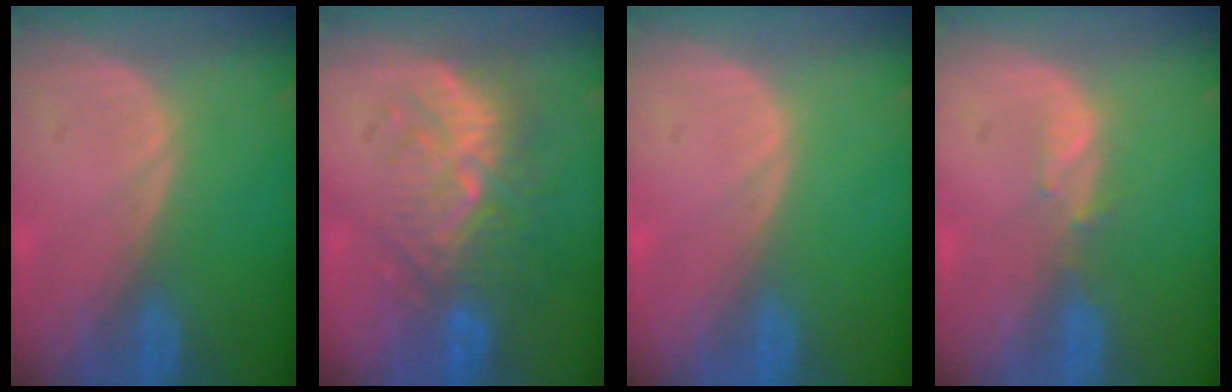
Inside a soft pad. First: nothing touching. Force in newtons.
{"total": 9.1, "press": 8.8, "slide": 2.3}
{"total": 0.0}
{"total": 1.5, "press": 1.4, "slide": 0.2}